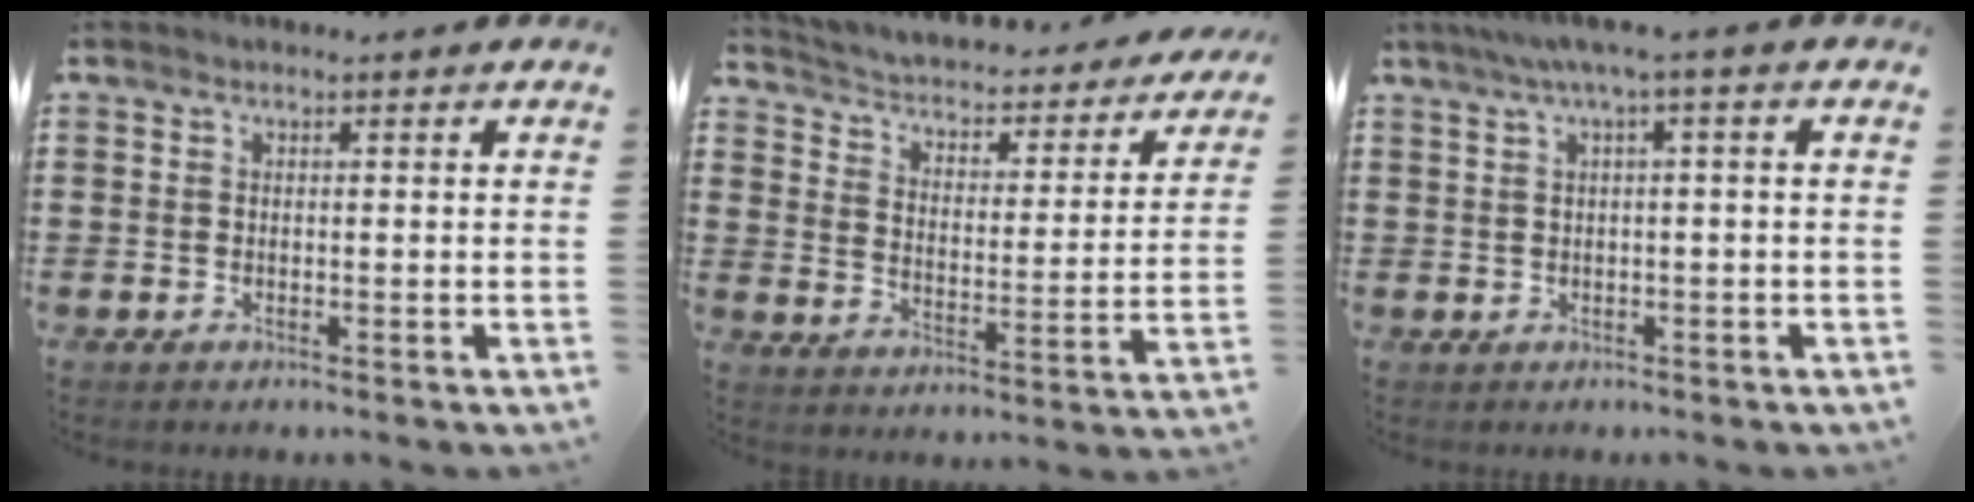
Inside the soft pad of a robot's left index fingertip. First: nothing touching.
{"total": 1.9, "force": [1.5, 0.6, 0.9], "torque": [-0.032, -0.026, 0.013]}
{"total": 2.7, "force": [0.0, -0.1, 2.7], "torque": [-0.049, 0.000, -0.004]}